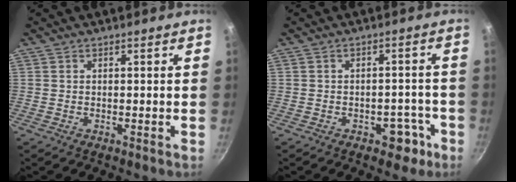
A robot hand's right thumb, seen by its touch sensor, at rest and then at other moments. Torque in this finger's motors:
{"motor_torque": [3.03, 1.98, 0.31, -0.70, 0.09]}